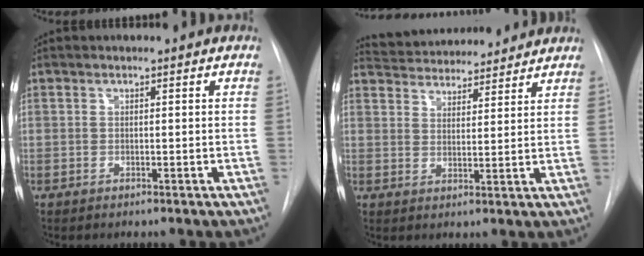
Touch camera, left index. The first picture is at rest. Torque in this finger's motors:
{"motor_torque": [-0.17, -0.80, 0.06, 0.04]}